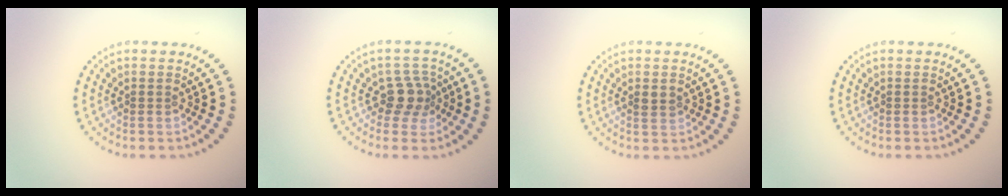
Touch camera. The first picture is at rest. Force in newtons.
{"total": 2.5, "press": 2.0, "slide": 1.5}
{"total": 1.2, "press": 1.1, "slide": 0.2}
{"total": 0.0}